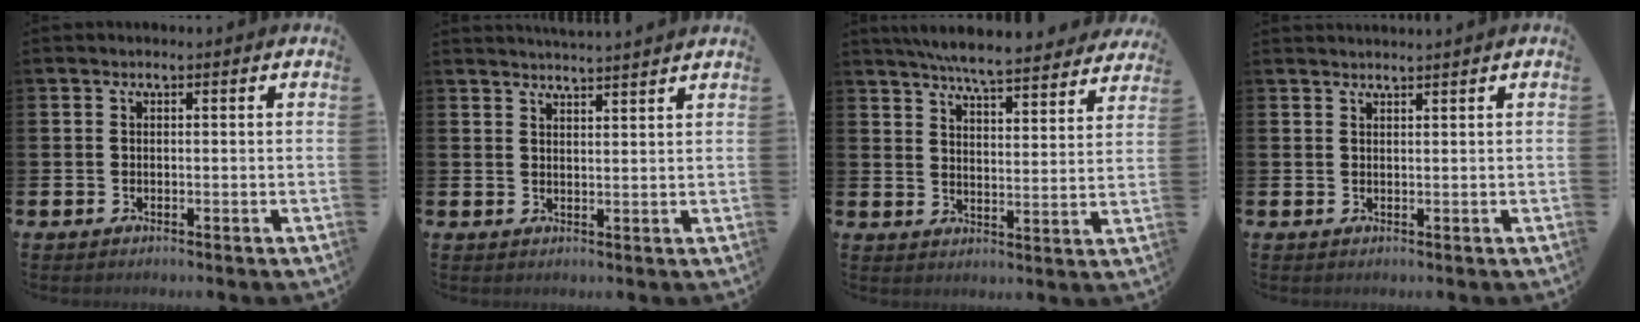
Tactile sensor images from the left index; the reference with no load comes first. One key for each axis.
{"total": 3.1, "fx": 3.1, "fy": -0.5, "fz": -0.1, "tx": 0.001, "ty": -0.019, "tz": 0.056}
{"total": 6.9, "fx": 6.7, "fy": 0.3, "fz": 1.6, "tx": -0.036, "ty": -0.050, "tz": 0.114}
{"total": 1.1, "fx": 1.0, "fy": -0.2, "fz": 0.0, "tx": -0.001, "ty": -0.003, "tz": 0.021}